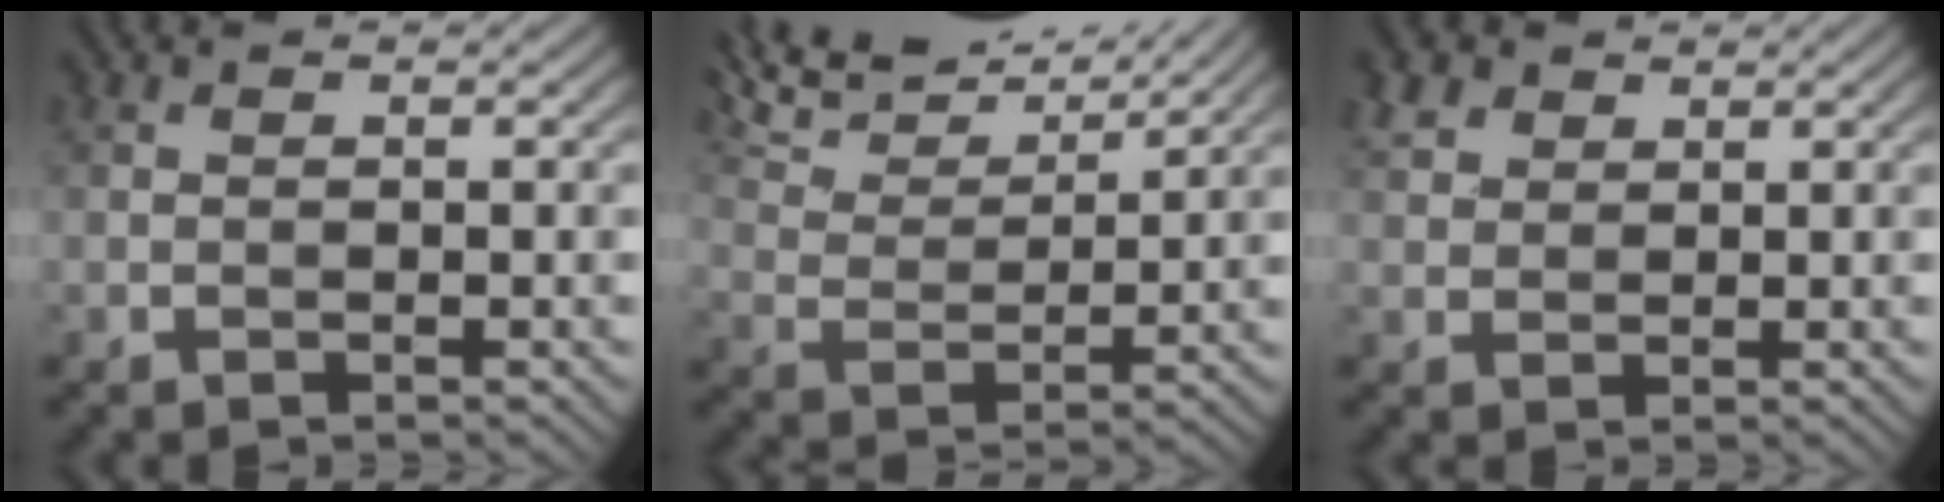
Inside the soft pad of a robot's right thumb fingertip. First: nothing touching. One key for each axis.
{"total": 12.7, "fx": 10.7, "fy": 3.1, "fz": 6.1, "tx": -0.148, "ty": 0.011, "tz": 0.165}
{"total": 3.0, "fx": 1.9, "fy": 1.9, "fz": 1.2, "tx": -0.035, "ty": 0.010, "tz": 0.042}